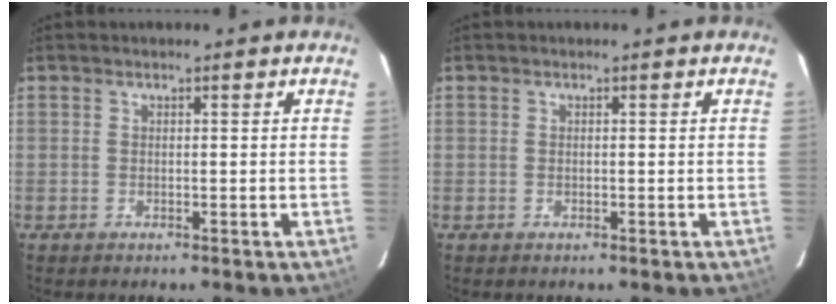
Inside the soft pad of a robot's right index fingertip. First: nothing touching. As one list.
[{"total": 0.0}]